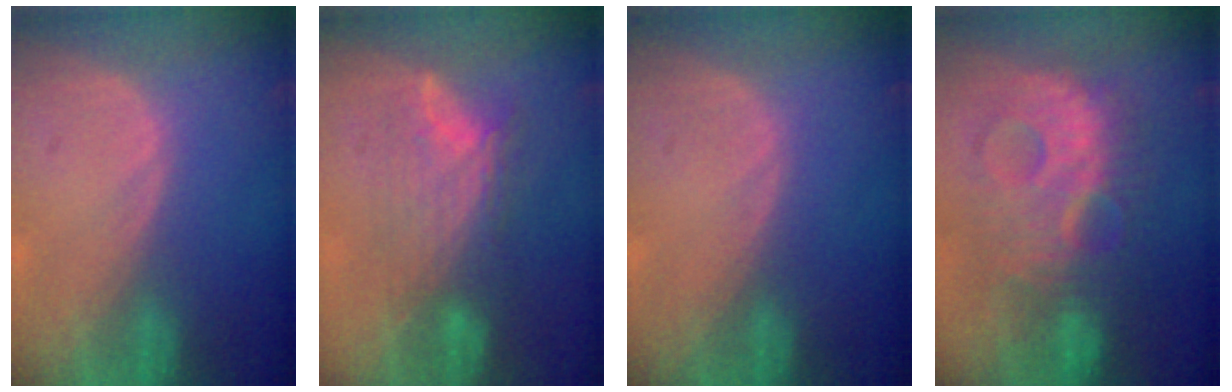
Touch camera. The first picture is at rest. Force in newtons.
{"total": 7.0, "press": 6.7, "slide": 1.9}
{"total": 0.0}
{"total": 10.9, "press": 10.9, "slide": 0.5}